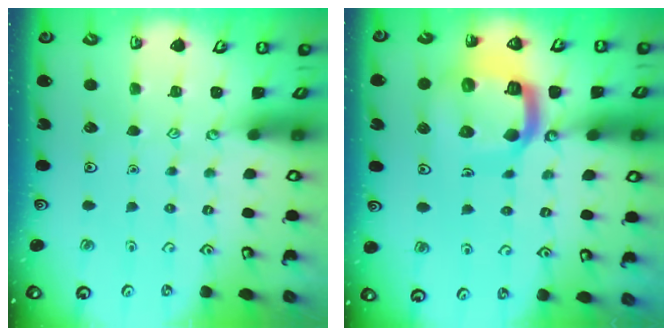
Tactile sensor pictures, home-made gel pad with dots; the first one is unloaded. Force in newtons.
{"total": 15.8, "press": 15.7, "slide": 1.9}